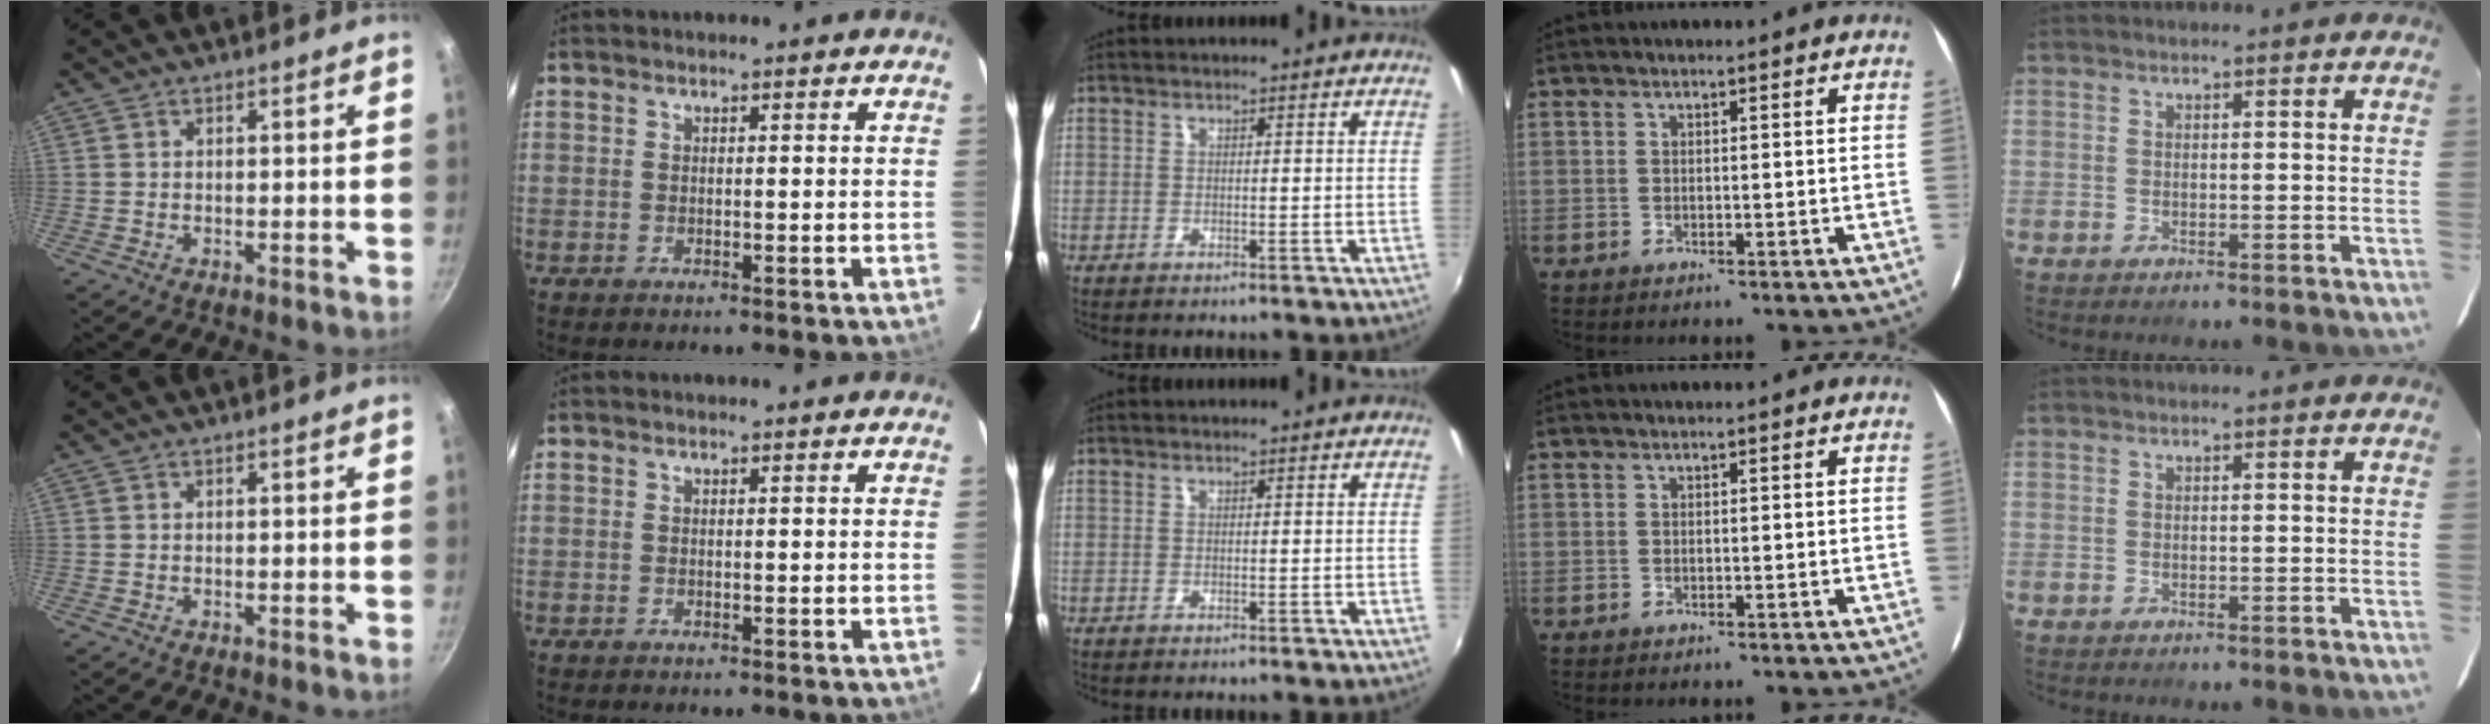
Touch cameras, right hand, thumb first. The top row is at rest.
{}